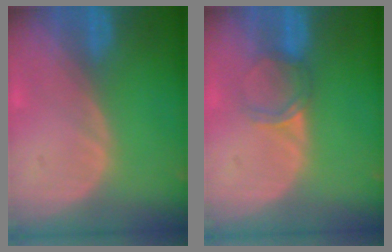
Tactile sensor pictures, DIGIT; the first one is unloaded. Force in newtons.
{"total": 3.1, "press": 2.7, "slide": 1.5}